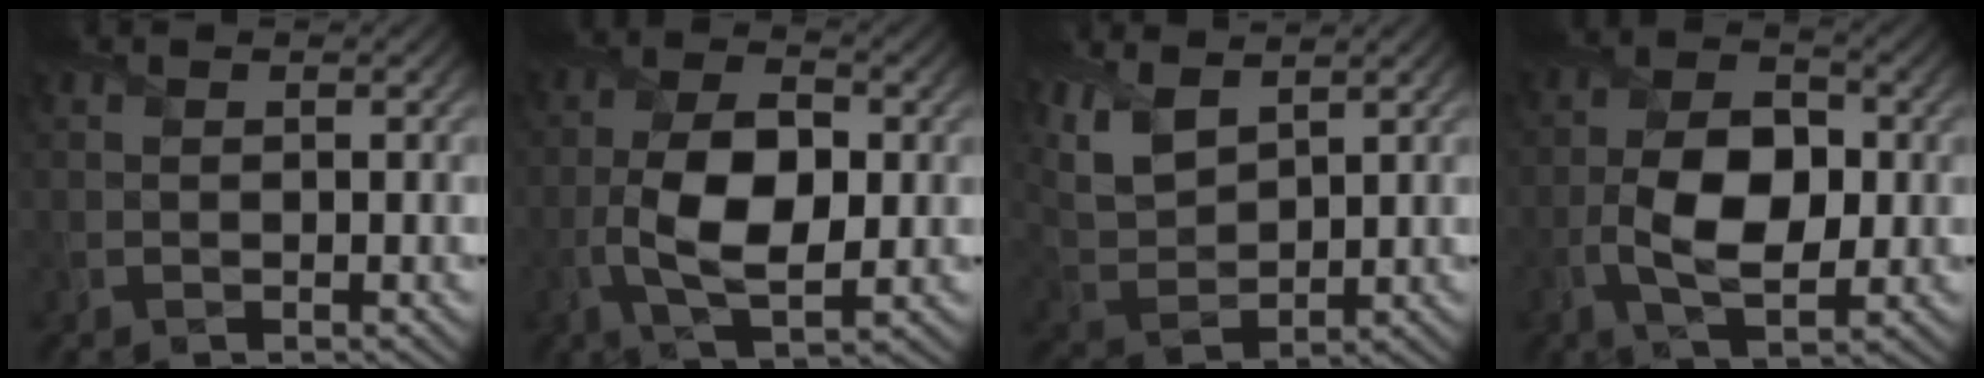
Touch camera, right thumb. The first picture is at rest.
{"total": 9.4, "force": [-1.4, 4.6, 8.1], "torque": [-0.164, -0.002, -0.026]}
{"total": 7.0, "force": [4.4, 3.1, 4.4], "torque": [-0.117, 0.004, 0.093]}
{"total": 8.5, "force": [-1.4, 4.6, 7.1], "torque": [-0.138, 0.000, -0.031]}